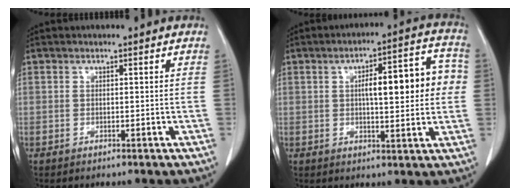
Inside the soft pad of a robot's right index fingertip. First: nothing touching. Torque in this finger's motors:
{"motor_torque": [0.42, 0.06, 0.33, 0.06]}